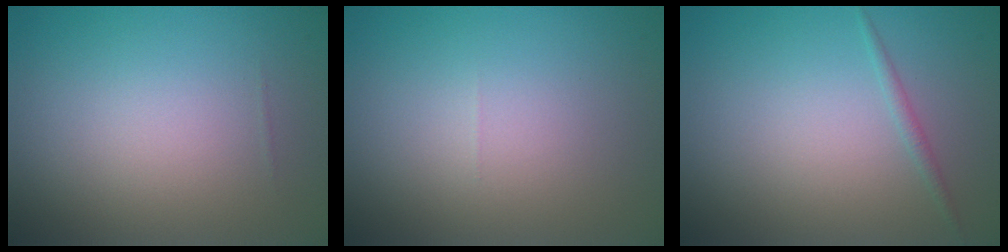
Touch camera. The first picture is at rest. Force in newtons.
{"total": 0.0}
{"total": 0.8, "press": 0.8, "slide": 0.0}